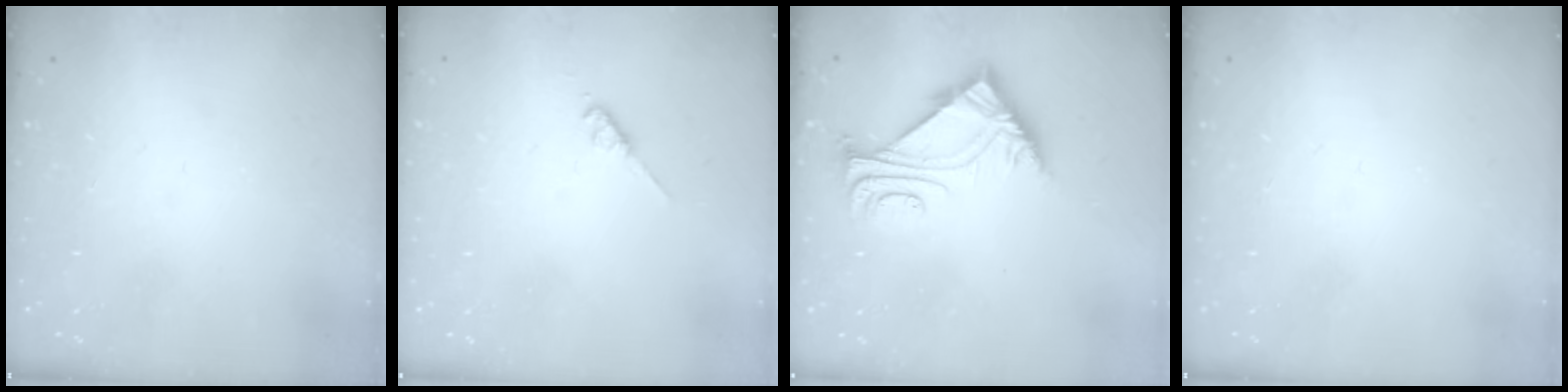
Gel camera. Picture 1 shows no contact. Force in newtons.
{"total": 2.8, "press": 2.8, "slide": 0.5}
{"total": 6.5, "press": 6.5, "slide": 0.2}
{"total": 0.0}